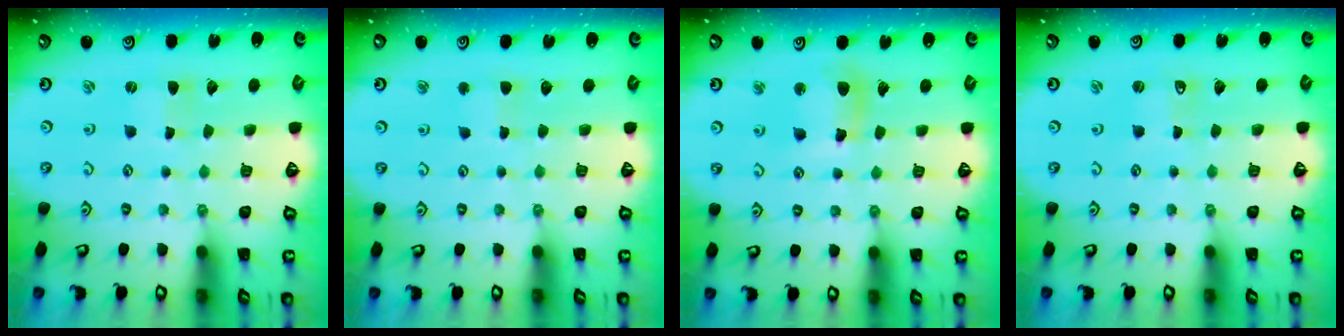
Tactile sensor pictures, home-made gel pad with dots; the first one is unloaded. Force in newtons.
{"total": 2.6, "press": 2.6, "slide": 0.3}
{"total": 9.9, "press": 9.8, "slide": 1.0}
{"total": 0.0}